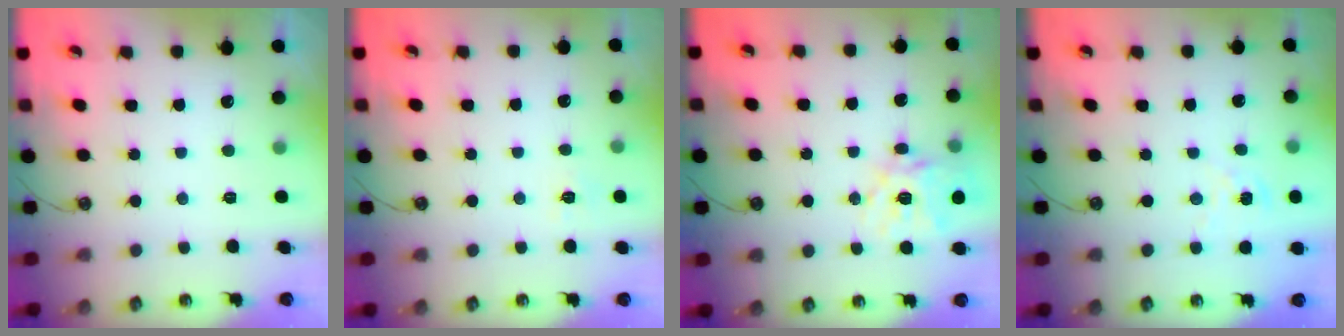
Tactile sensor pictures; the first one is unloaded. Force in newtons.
{"total": 5.8, "press": 5.7, "slide": 0.8}
{"total": 17.1, "press": 16.9, "slide": 2.2}
{"total": 1.9, "press": 1.9, "slide": 0.2}